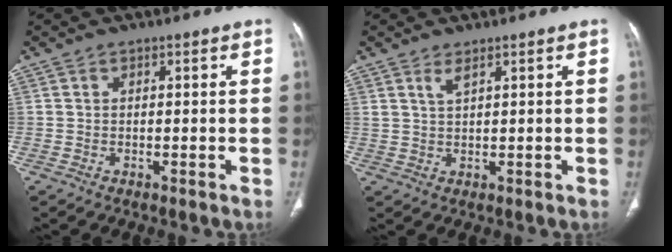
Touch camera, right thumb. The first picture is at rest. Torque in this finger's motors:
{"motor_torque": [-0.22, 0.07, 0.28, 0.46, 0.02]}